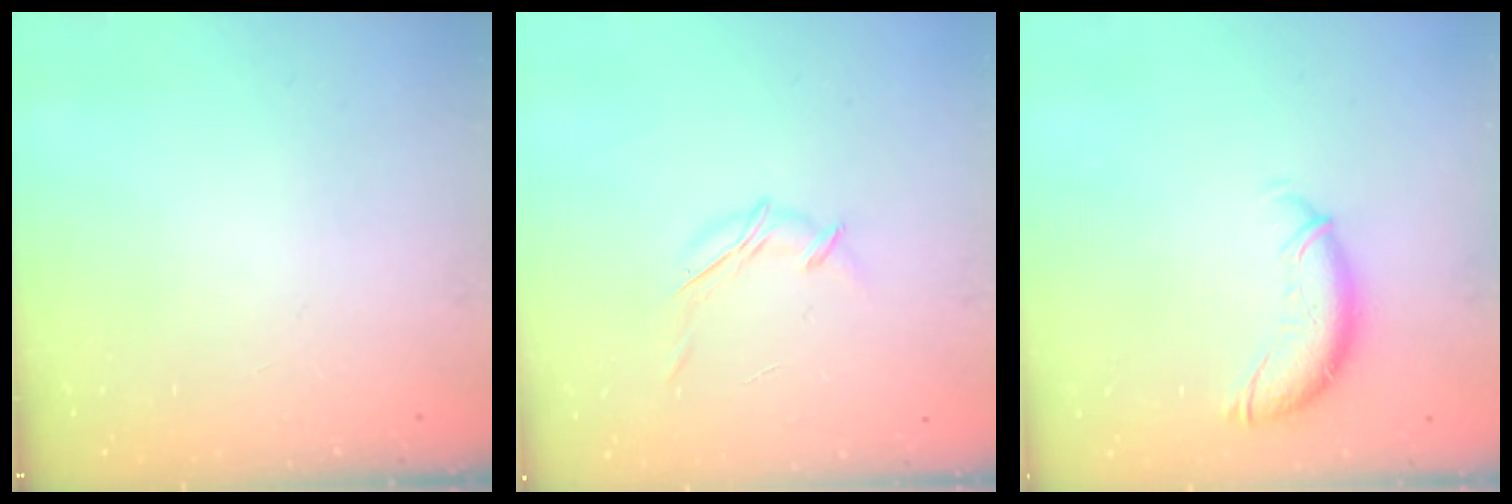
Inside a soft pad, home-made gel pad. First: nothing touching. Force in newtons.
{"total": 5.4, "press": 5.3, "slide": 0.9}
{"total": 10.7, "press": 10.6, "slide": 1.4}